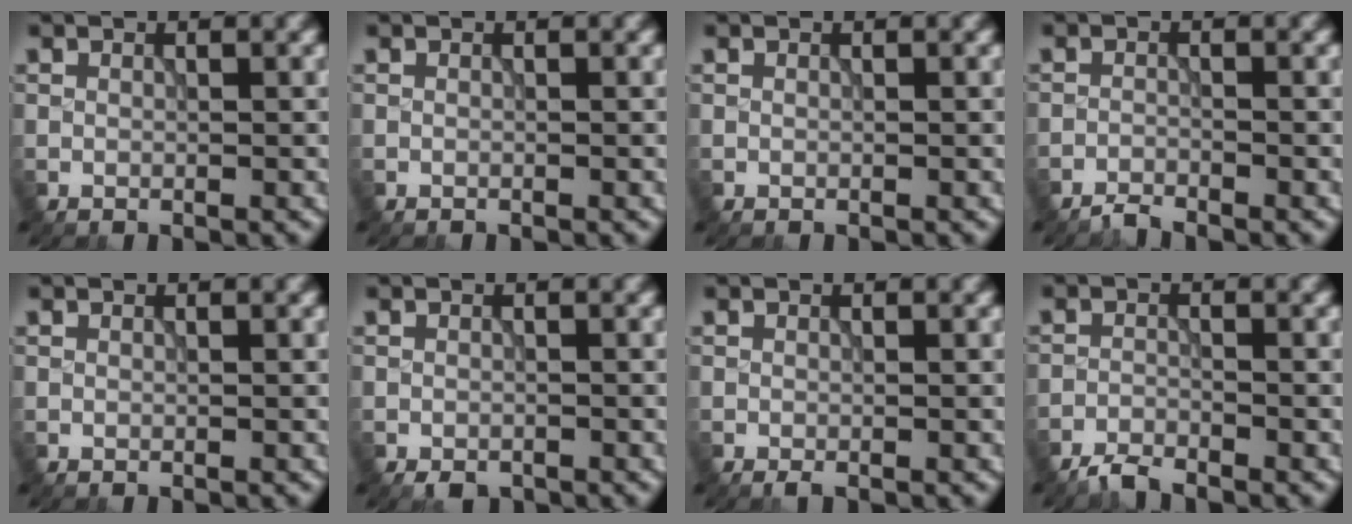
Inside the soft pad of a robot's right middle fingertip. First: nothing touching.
{"total": 0.0}
{"total": 0.0}
{"total": 1.4, "force": [-1.3, 0.1, 0.2], "torque": [-0.001, 0.001, -0.031]}
{"total": 0.0}
{"total": 1.0, "force": [-0.8, 0.6, 0.4], "torque": [-0.006, -0.005, -0.012]}
{"total": 0.5, "force": [-0.3, 0.1, 0.4], "torque": [-0.007, -0.002, -0.004]}
{"total": 2.1, "force": [-2.0, 0.4, 0.5], "torque": [-0.010, -0.002, -0.046]}